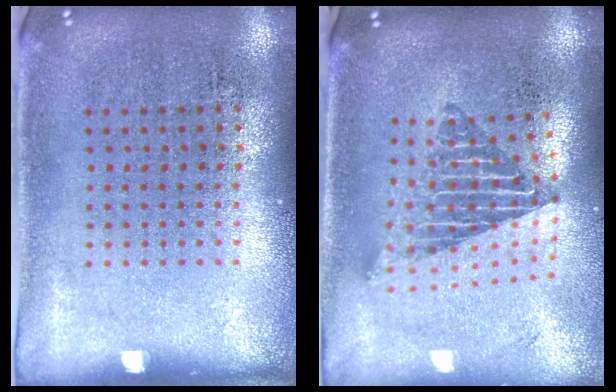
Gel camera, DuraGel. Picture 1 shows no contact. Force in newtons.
{"total": 2.0, "press": 1.6, "slide": 1.3}